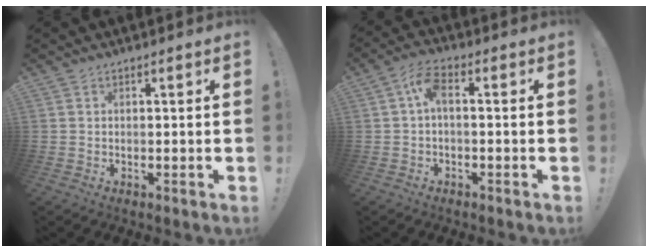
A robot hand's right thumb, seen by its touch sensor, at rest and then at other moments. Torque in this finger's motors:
{"motor_torque": [0.66, 0.63, 0.67, -0.19, 0.18]}